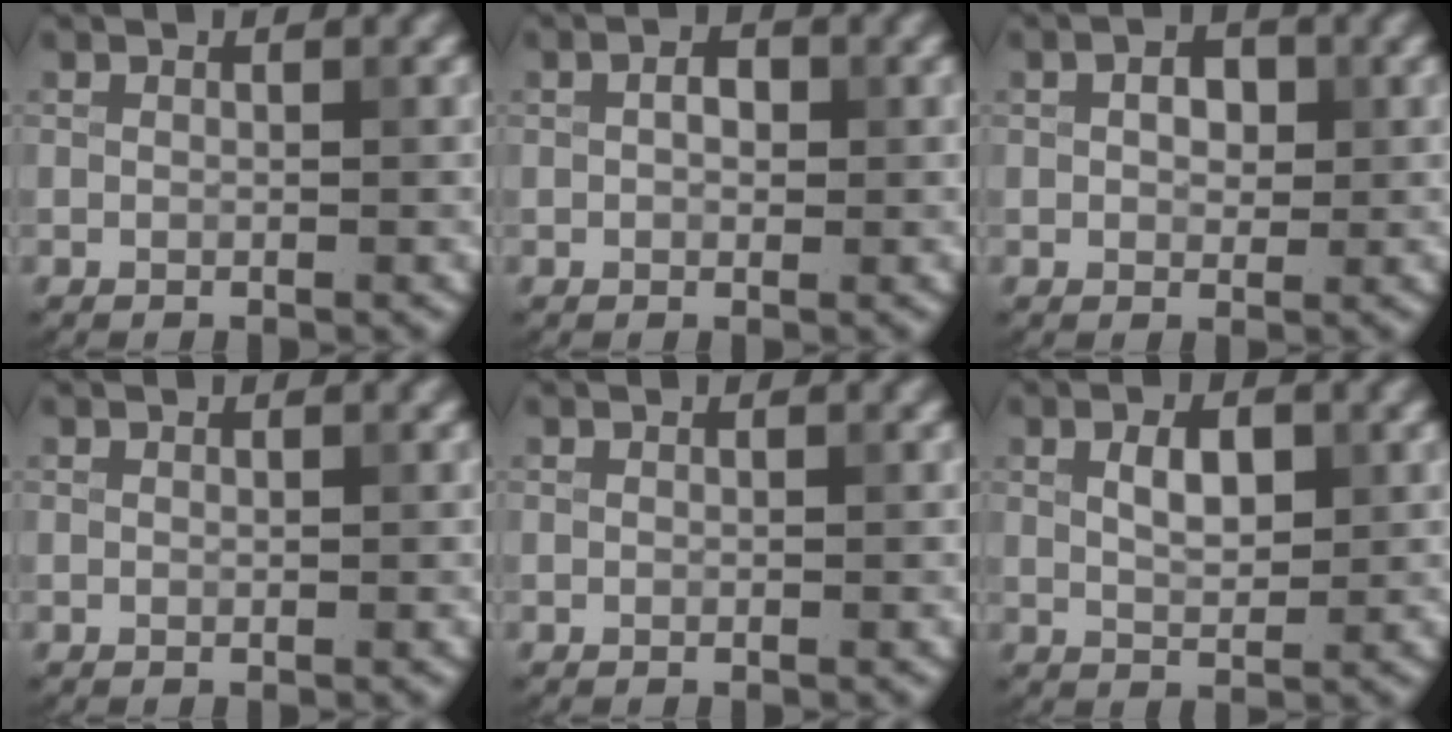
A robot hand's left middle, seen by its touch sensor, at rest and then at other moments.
{"total": 2.0, "force": [0.4, 1.2, 1.5], "torque": [-0.022, 0.003, -0.002]}
{"total": 2.3, "force": [0.5, 1.5, 1.6], "torque": [-0.027, 0.002, 0.004]}
{"total": 0.0}
{"total": 0.0}
{"total": 2.8, "force": [0.8, 1.4, 2.3], "torque": [-0.044, 0.002, 0.017]}